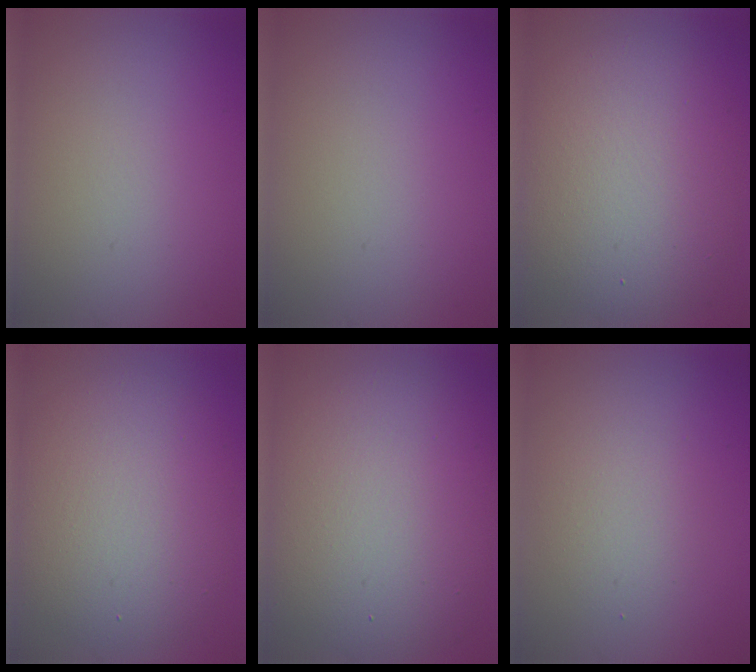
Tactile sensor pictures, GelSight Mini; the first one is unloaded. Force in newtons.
{"total": 0.0}
{"total": 9.3, "press": 9.3, "slide": 0.5}
{"total": 7.9, "press": 7.9, "slide": 0.5}
{"total": 11.4, "press": 11.4, "slide": 0.8}
{"total": 2.4, "press": 2.4, "slide": 0.3}